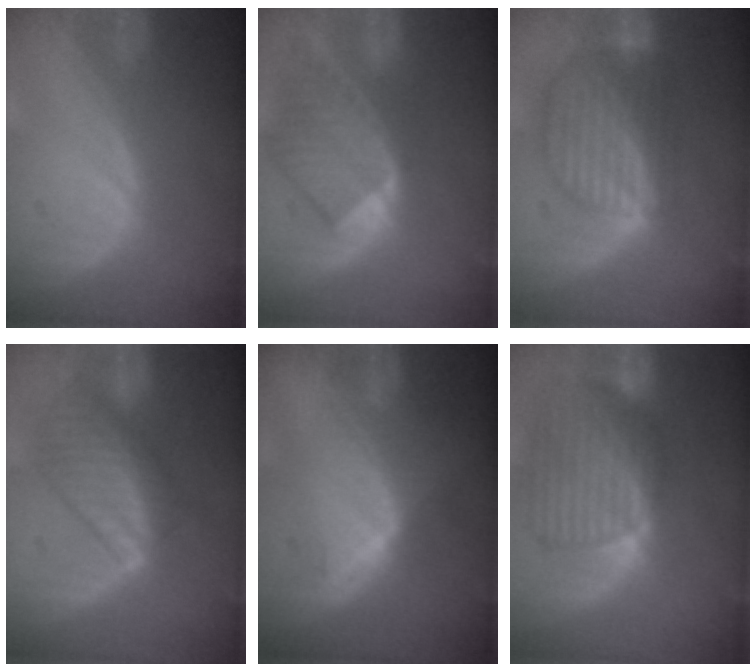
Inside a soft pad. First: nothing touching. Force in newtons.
{"total": 8.2, "press": 7.5, "slide": 3.2}
{"total": 8.8, "press": 7.7, "slide": 4.2}
{"total": 7.1, "press": 7.1, "slide": 0.3}
{"total": 6.4, "press": 6.0, "slide": 2.2}
{"total": 10.4, "press": 8.9, "slide": 5.5}